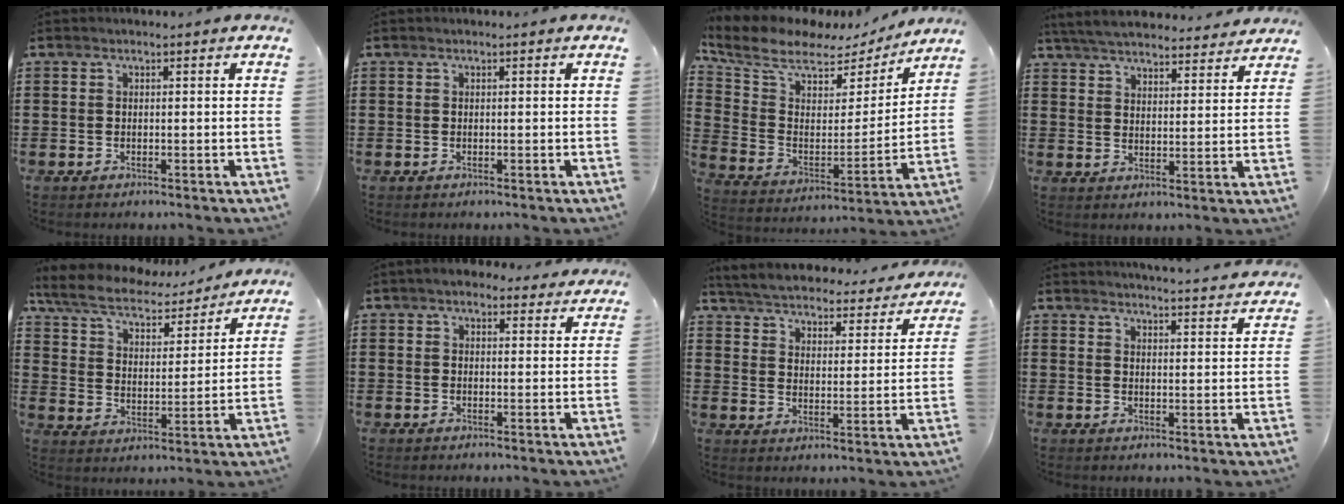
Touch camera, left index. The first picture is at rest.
{"total": 0.0}
{"total": 8.3, "force": [6.5, 3.7, 3.6], "torque": [-0.106, -0.035, 0.111]}
{"total": 5.4, "force": [5.3, 0.6, 1.1], "torque": [-0.043, -0.024, 0.094]}
{"total": 7.1, "force": [6.2, 1.8, 3.0], "torque": [-0.084, -0.030, 0.107]}
{"total": 3.4, "force": [2.6, 1.8, 1.1], "torque": [-0.024, 0.001, 0.046]}
{"total": 5.0, "force": [5.0, 0.0, 0.3], "torque": [-0.034, -0.041, 0.082]}
{"total": 3.7, "force": [3.6, -0.6, 0.1], "torque": [-0.007, -0.027, 0.062]}